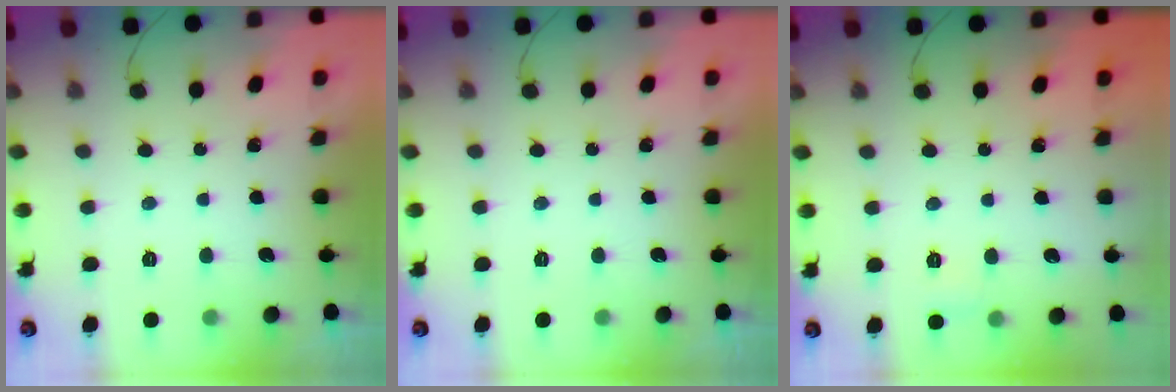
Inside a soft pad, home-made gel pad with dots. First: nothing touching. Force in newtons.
{"total": 0.0}
{"total": 4.8, "press": 4.6, "slide": 1.3}